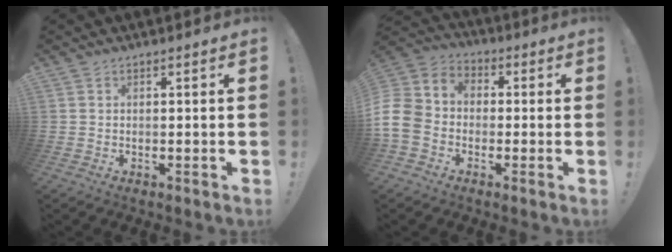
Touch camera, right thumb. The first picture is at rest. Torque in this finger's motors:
{"motor_torque": [1.51, 1.52, 0.02, 0.00, 0.06]}